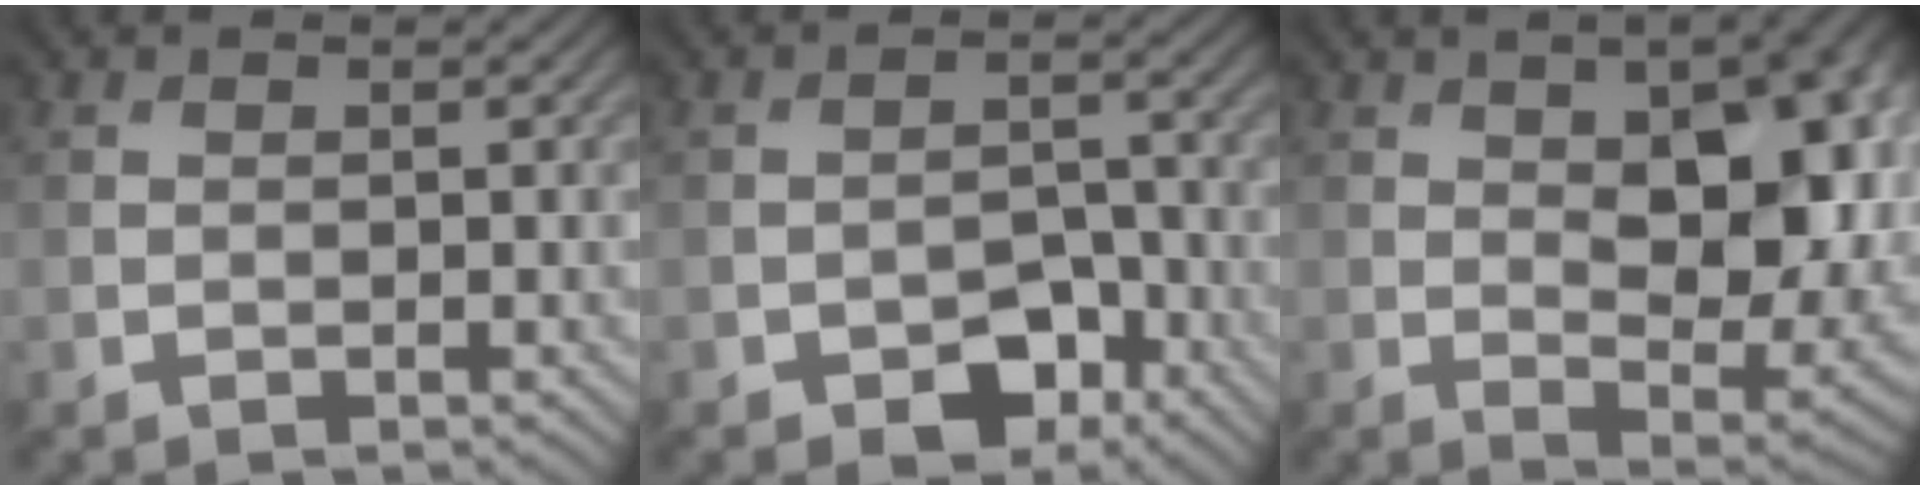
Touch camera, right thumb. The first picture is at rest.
{"total": 4.9, "force": [-3.0, 2.9, 2.6], "torque": [-0.033, 0.004, -0.052]}
{"total": 14.7, "force": [2.2, 7.7, 12.3], "torque": [-0.171, -0.008, 0.042]}